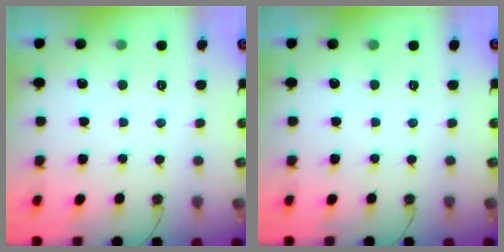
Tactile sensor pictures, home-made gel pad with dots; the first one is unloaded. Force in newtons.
{"total": 0.0}